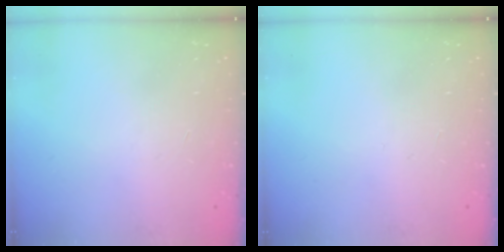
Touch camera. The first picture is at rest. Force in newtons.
{"total": 0.0}